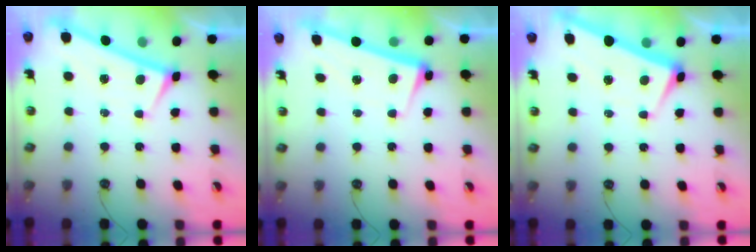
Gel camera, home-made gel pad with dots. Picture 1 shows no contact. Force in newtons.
{"total": 2.8, "press": 2.6, "slide": 0.9}
{"total": 0.9, "press": 0.7, "slide": 0.5}